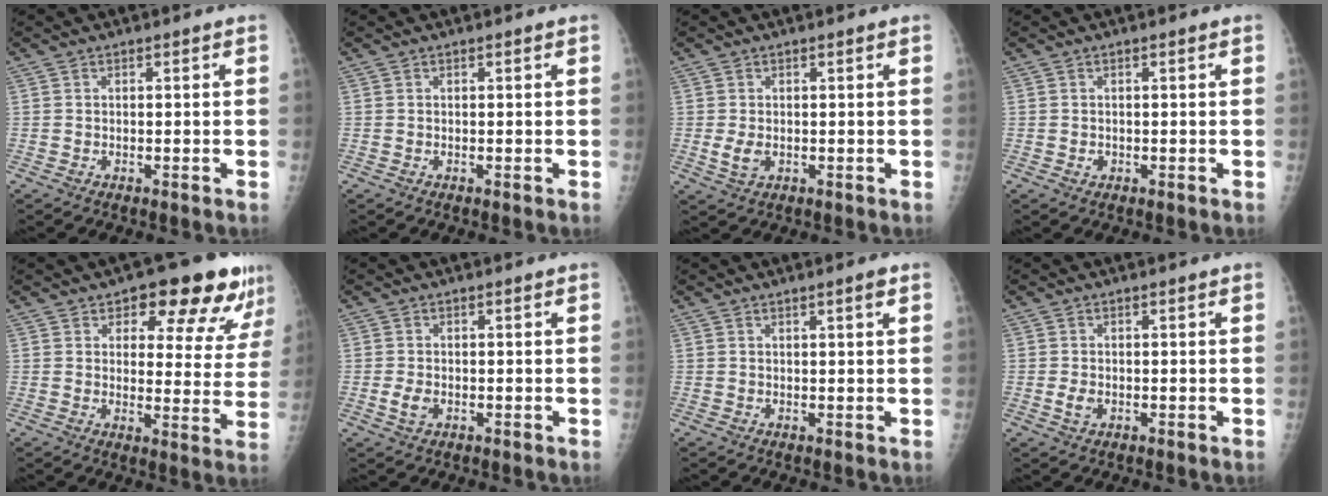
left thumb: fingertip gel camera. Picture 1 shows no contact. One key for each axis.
{"total": 0.0}
{"total": 2.9, "fx": -0.1, "fy": 1.7, "fz": 2.3, "tx": -0.045, "ty": -0.007, "tz": 0.003}
{"total": 0.7, "fx": -0.1, "fy": 0.6, "fz": 0.4, "tx": -0.002, "ty": 0.001, "tz": 0.000}
{"total": 14.6, "fx": 9.3, "fy": 6.4, "fz": 9.1, "tx": -0.060, "ty": -0.044, "tz": 0.112}
{"total": 2.3, "fx": -0.5, "fy": 1.5, "fz": 1.7, "tx": -0.033, "ty": -0.001, "tz": -0.009}
{"total": 1.7, "fx": 1.0, "fy": 0.0, "fz": 1.4, "tx": -0.022, "ty": -0.004, "tz": 0.015}
{"total": 1.9, "fx": -0.3, "fy": 1.2, "fz": 1.4, "tx": -0.025, "ty": -0.002, "tz": -0.004}